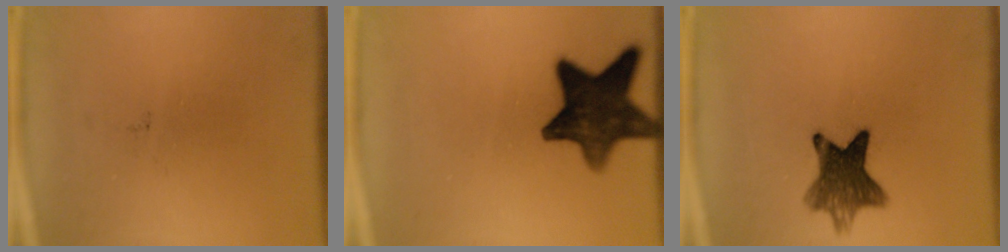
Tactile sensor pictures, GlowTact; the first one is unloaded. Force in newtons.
{"total": 13.0}
{"total": 8.9}